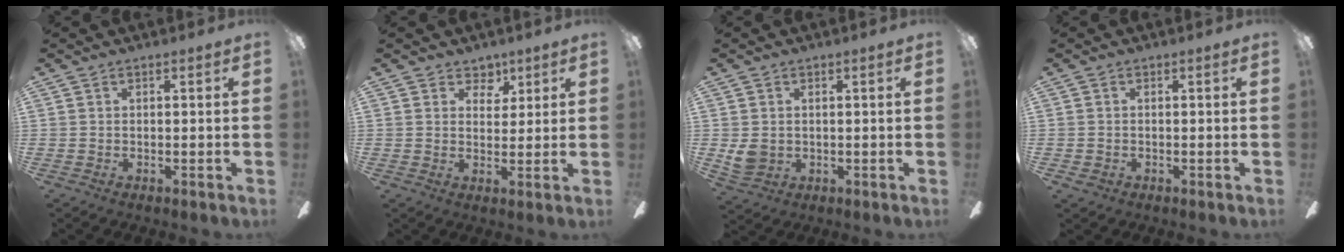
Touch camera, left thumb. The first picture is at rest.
{"total": 4.8, "force": [3.3, 3.5, 0.8], "torque": [0.000, -0.019, 0.055]}
{"total": 4.4, "force": [0.8, 3.8, 1.9], "torque": [-0.037, 0.001, 0.017]}
{"total": 1.1, "force": [-0.4, 1.0, 0.3], "torque": [-0.004, 0.004, -0.009]}